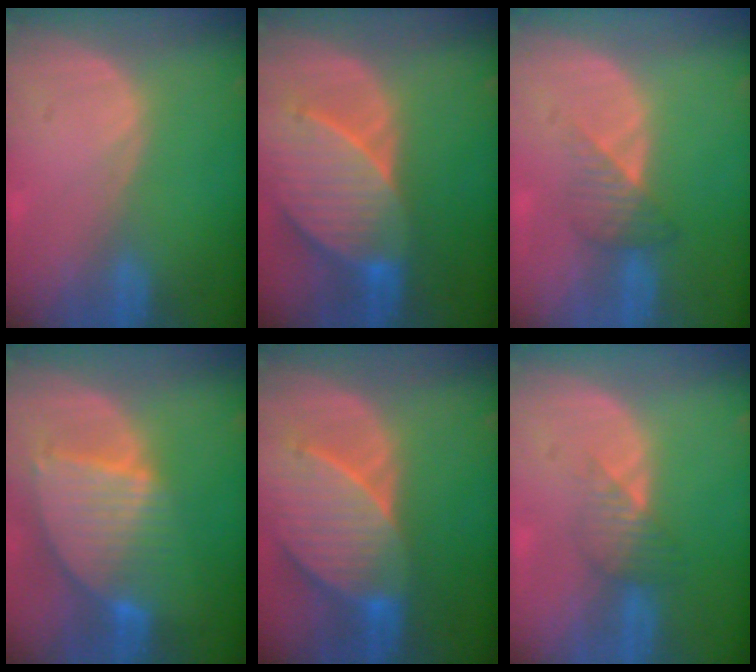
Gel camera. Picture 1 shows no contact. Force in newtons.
{"total": 9.6, "press": 8.7, "slide": 4.1}
{"total": 3.4, "press": 3.2, "slide": 1.1}
{"total": 9.1, "press": 7.7, "slide": 4.8}
{"total": 9.6, "press": 8.7, "slide": 4.1}
{"total": 3.5, "press": 3.1, "slide": 1.6}